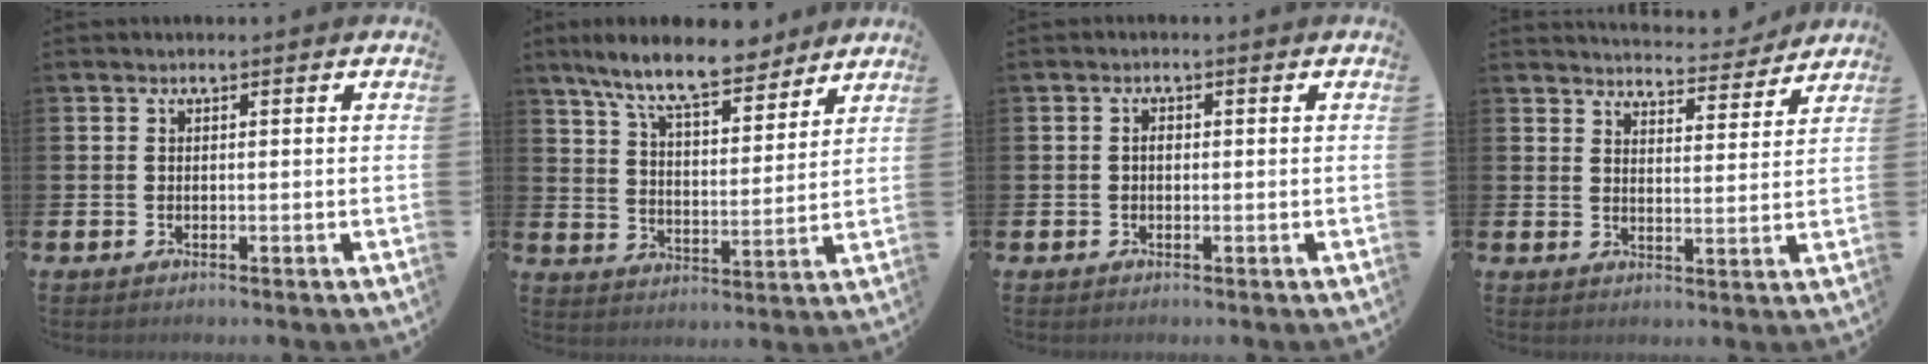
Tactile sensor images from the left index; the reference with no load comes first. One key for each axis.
{"total": 10.3, "fx": 9.0, "fy": 2.0, "fz": 4.4, "tx": -0.105, "ty": -0.041, "tz": 0.162}
{"total": 1.2, "fx": 0.0, "fy": 0.8, "fz": 0.9, "tx": -0.008, "ty": 0.002, "tz": -0.005}
{"total": 4.8, "fx": 4.8, "fy": 0.5, "fz": 0.1, "tx": -0.010, "ty": -0.036, "tz": 0.082}